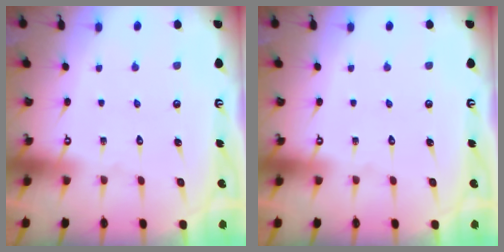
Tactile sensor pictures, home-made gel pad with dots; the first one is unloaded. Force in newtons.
{"total": 0.0}